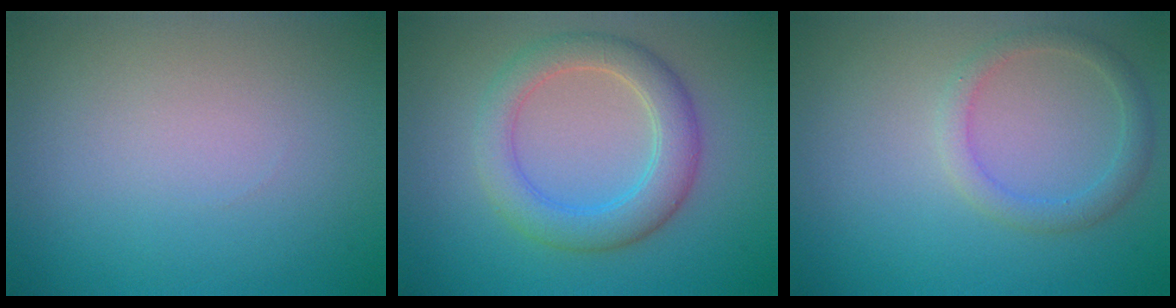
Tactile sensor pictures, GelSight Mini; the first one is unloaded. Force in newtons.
{"total": 4.6, "press": 4.5, "slide": 0.2}
{"total": 2.1, "press": 2.1, "slide": 0.1}